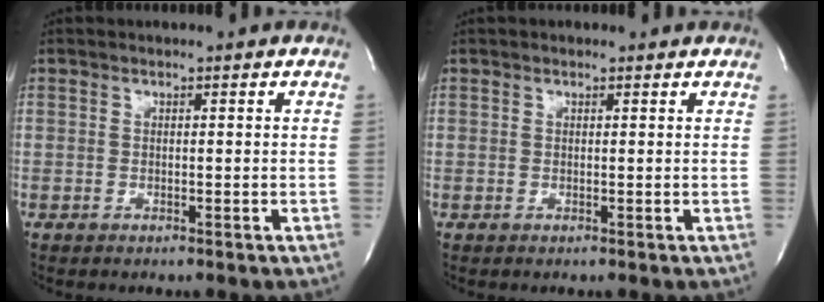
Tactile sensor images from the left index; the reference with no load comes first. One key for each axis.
{"total": 0.6, "fx": 0.5, "fy": 0.3, "fz": 0.1, "tx": -0.009, "ty": 0.005, "tz": 0.007}